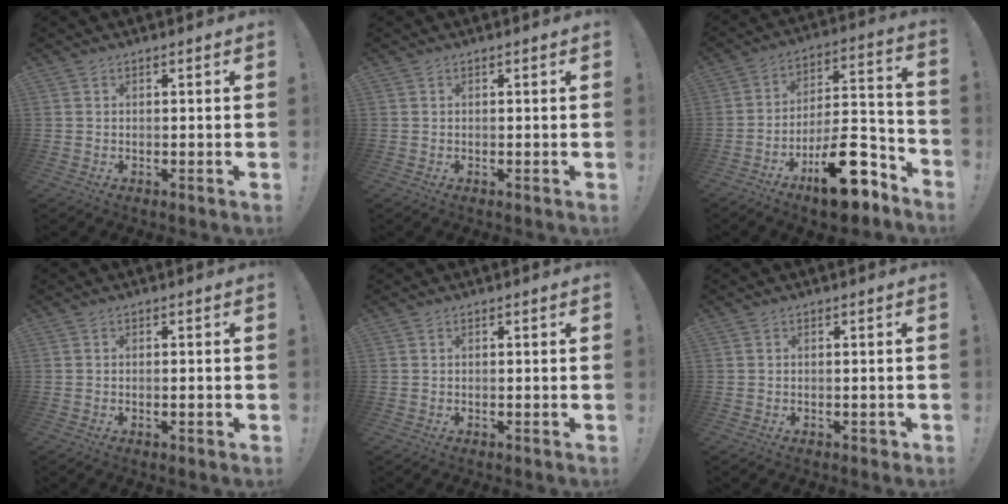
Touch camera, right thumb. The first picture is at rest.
{"total": 0.0}
{"total": 20.5, "force": [-12.3, 8.0, 14.3], "torque": [-0.189, 0.091, -0.192]}
{"total": 0.9, "force": [-0.4, 0.1, 0.8], "torque": [-0.017, 0.004, -0.005]}
{"total": 0.0}
{"total": 1.3, "force": [-0.2, 1.0, 0.7], "torque": [-0.009, 0.003, -0.003]}